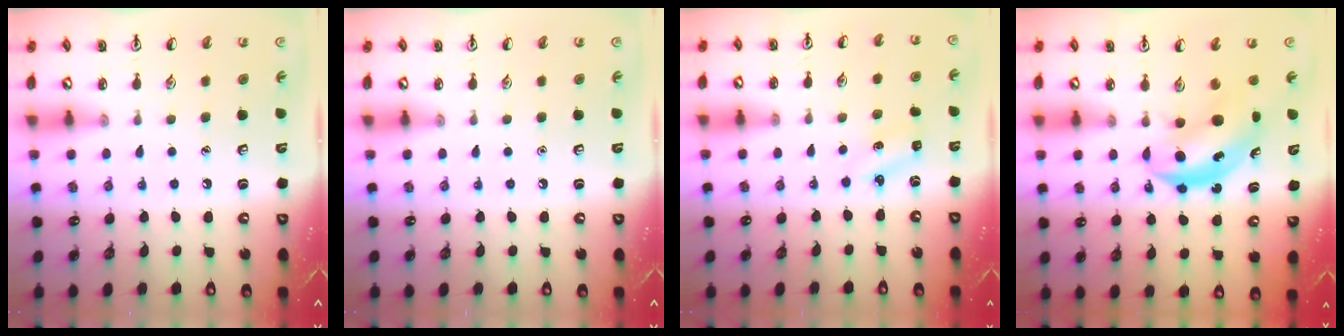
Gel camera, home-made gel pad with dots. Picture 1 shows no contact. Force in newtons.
{"total": 0.0}
{"total": 2.5, "press": 2.3, "slide": 0.8}
{"total": 5.2, "press": 5.1, "slide": 1.3}